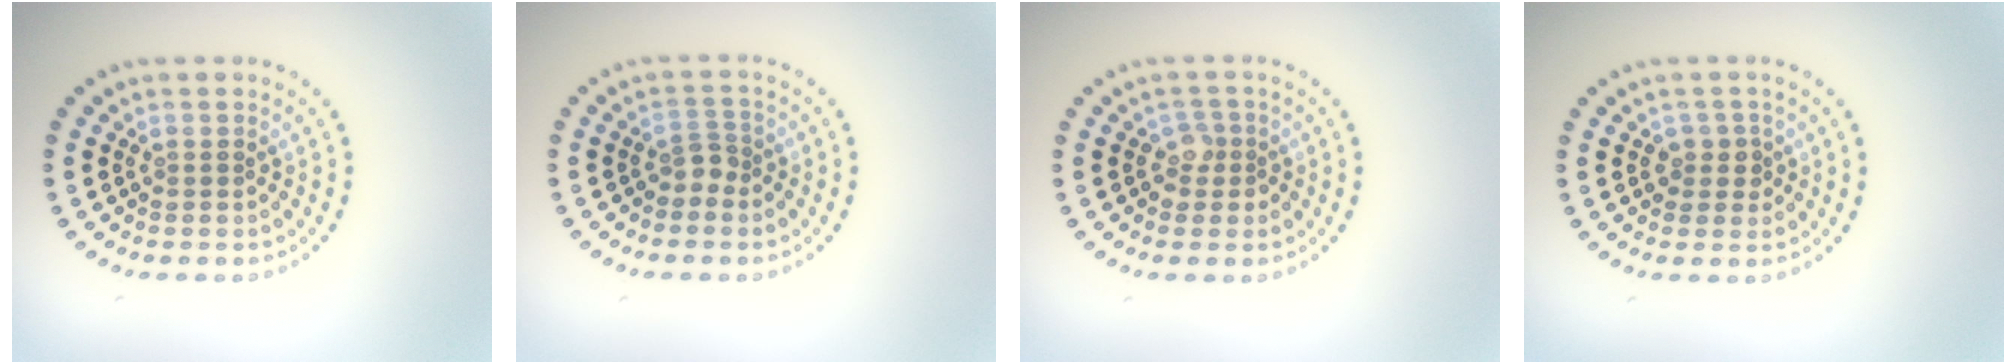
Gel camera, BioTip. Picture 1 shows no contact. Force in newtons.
{"total": 1.4, "press": 1.0, "slide": 0.9}
{"total": 1.7, "press": 1.4, "slide": 1.0}
{"total": 1.8, "press": 1.5, "slide": 1.0}